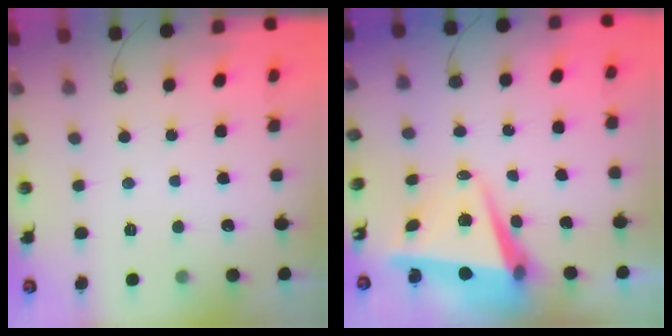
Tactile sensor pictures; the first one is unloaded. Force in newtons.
{"total": 8.3, "press": 8.3, "slide": 0.8}